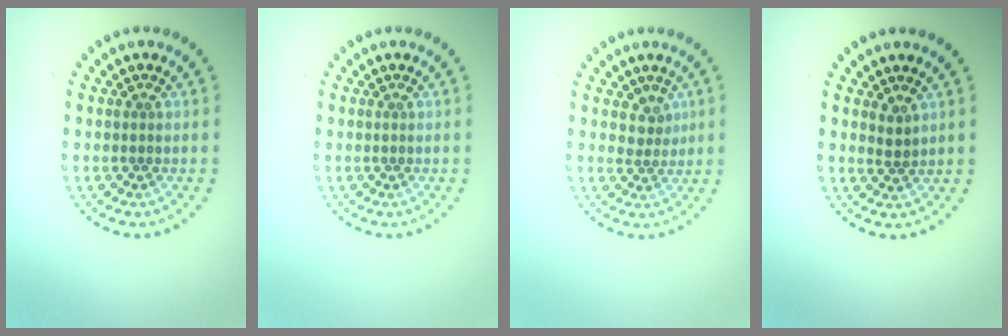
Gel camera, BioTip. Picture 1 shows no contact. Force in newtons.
{"total": 0.0}
{"total": 1.7, "press": 1.2, "slide": 1.2}
{"total": 1.2, "press": 0.9, "slide": 0.8}